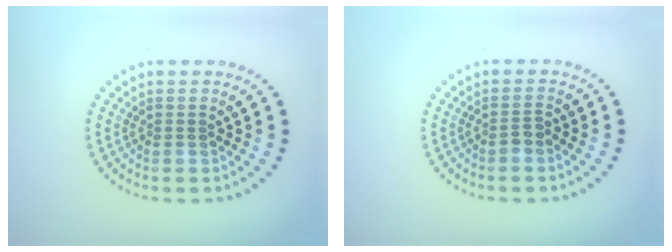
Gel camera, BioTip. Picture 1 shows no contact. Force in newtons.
{"total": 1.0, "press": 0.8, "slide": 0.6}